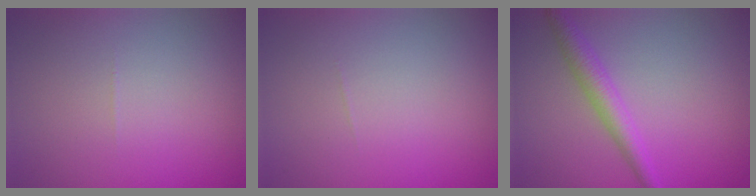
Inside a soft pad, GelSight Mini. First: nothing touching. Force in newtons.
{"total": 0.0}
{"total": 2.7, "press": 2.7, "slide": 0.2}